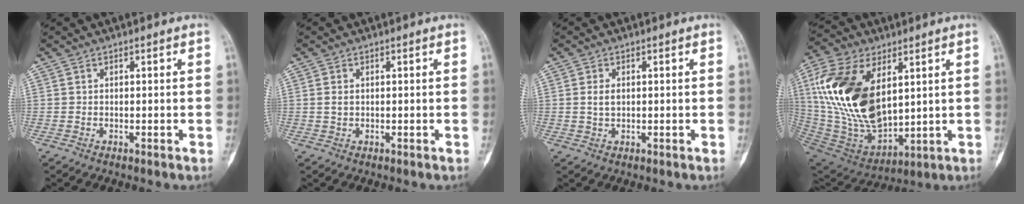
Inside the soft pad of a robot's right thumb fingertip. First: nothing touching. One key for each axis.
{"total": 1.4, "fx": 0.2, "fy": 0.8, "fz": 1.0, "tx": -0.020, "ty": -0.002, "tz": 0.007}
{"total": 2.3, "fx": 0.3, "fy": 1.3, "fz": 1.8, "tx": -0.033, "ty": -0.001, "tz": 0.008}
{"total": 24.2, "fx": 5.6, "fy": 13.8, "fz": 19.2, "tx": -0.379, "ty": -0.027, "tz": 0.113}